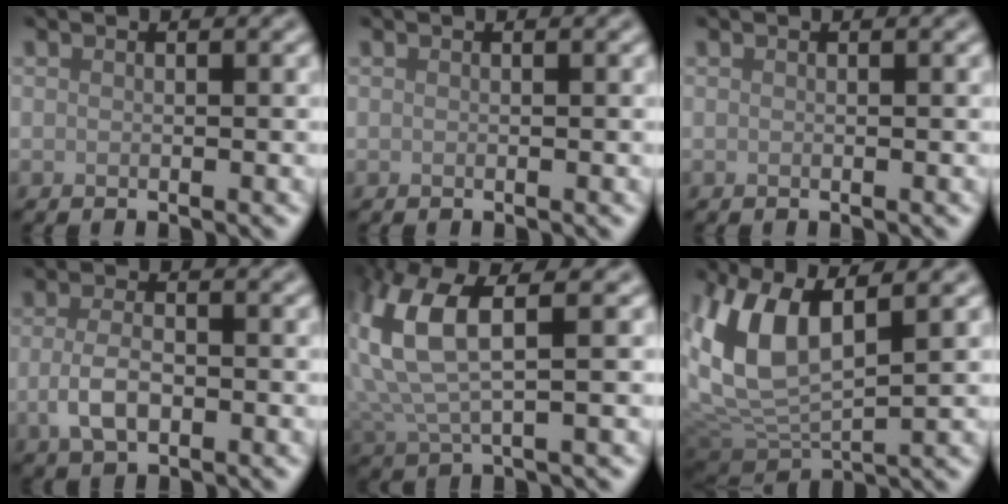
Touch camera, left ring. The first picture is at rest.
{"total": 0.0}
{"total": 0.0}
{"total": 3.3, "force": [-0.8, 1.8, 2.7], "torque": [-0.057, -0.004, -0.016]}
{"total": 7.3, "force": [2.4, 2.8, 6.3], "torque": [-0.154, 0.008, 0.046]}
{"total": 7.5, "force": [1.9, 3.6, 6.3], "torque": [-0.146, -0.003, 0.037]}